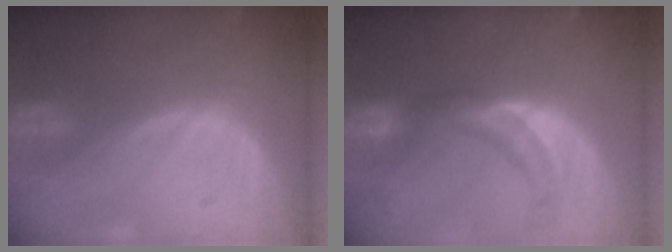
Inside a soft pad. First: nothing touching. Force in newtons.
{"total": 10.6, "press": 9.3, "slide": 4.9}